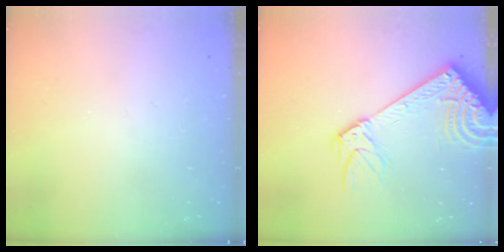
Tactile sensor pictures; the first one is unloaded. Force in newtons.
{"total": 15.3, "press": 14.9, "slide": 3.3}